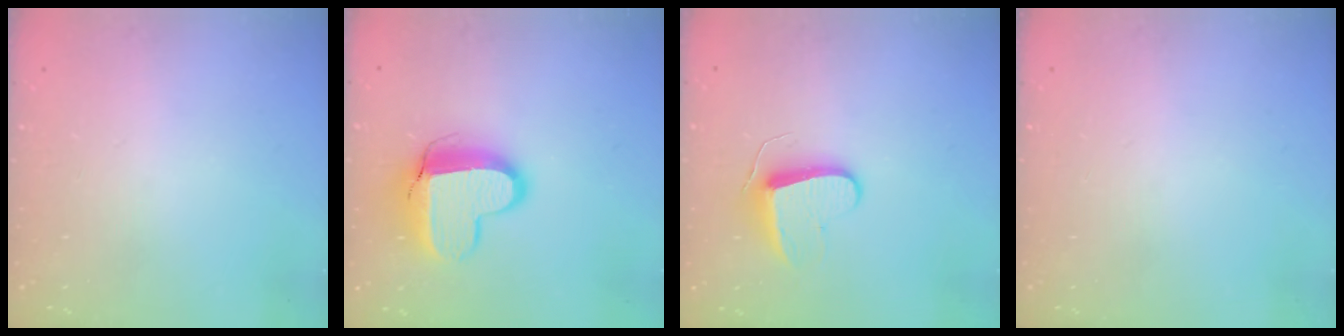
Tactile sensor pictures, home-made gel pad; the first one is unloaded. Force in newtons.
{"total": 13.3, "press": 13.3, "slide": 0.9}
{"total": 9.3, "press": 9.3, "slide": 0.6}
{"total": 0.0}